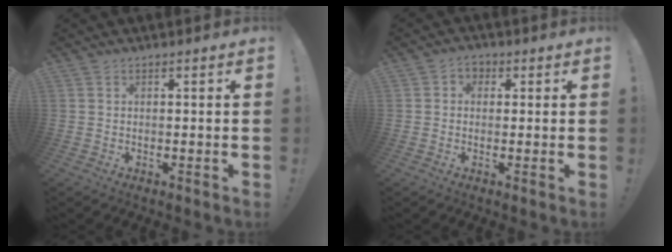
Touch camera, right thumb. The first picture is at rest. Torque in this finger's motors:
{"motor_torque": [-0.16, 0.58, -0.06, 0.16, -0.01]}